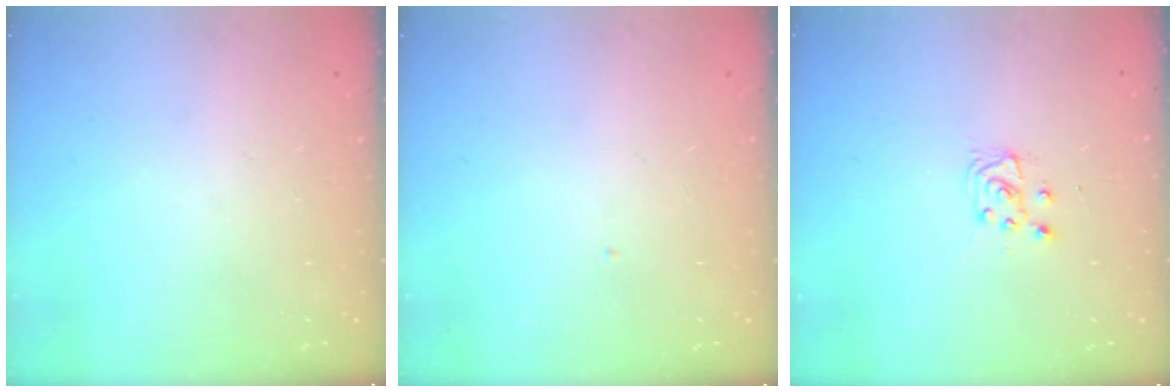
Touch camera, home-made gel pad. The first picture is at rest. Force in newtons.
{"total": 0.0}
{"total": 4.9, "press": 4.9, "slide": 0.5}